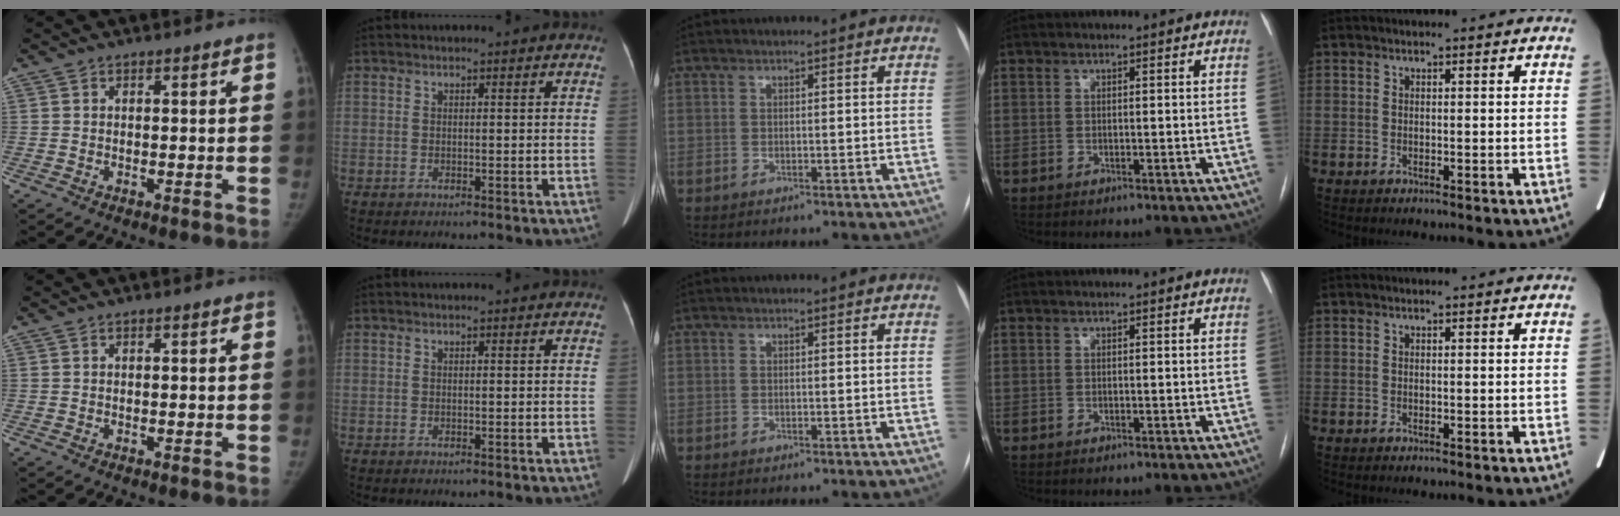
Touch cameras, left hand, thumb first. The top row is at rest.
{}